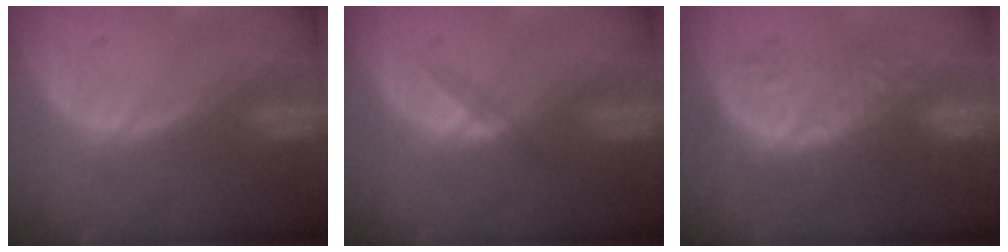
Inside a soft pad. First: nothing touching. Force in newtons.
{"total": 1.8, "press": 1.4, "slide": 1.0}
{"total": 9.0, "press": 8.4, "slide": 3.3}